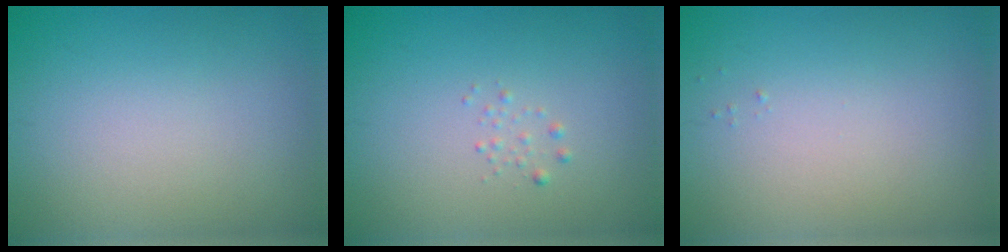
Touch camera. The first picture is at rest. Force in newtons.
{"total": 0.6, "press": 0.6, "slide": 0.0}
{"total": 0.0}